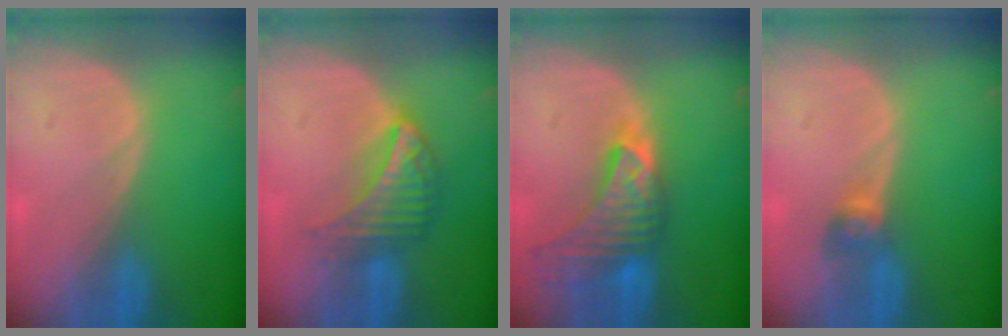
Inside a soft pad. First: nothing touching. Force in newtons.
{"total": 6.8, "press": 6.1, "slide": 3.0}
{"total": 9.1, "press": 8.2, "slide": 3.9}
{"total": 2.7, "press": 2.5, "slide": 0.9}